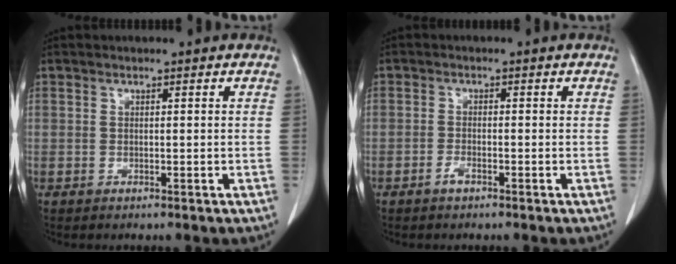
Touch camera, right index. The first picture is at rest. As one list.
[{"total": 1.5, "force": [-1.1, 0.4, 0.9], "torque": [-0.019, 0.001, -0.019]}]